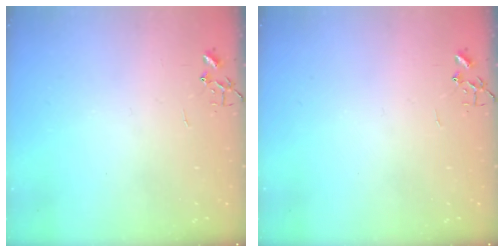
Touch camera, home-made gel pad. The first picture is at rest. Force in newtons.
{"total": 0.0}